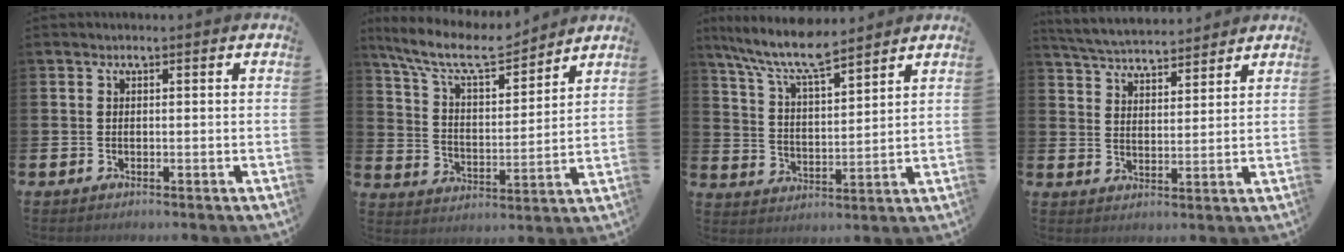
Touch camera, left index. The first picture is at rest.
{"total": 9.7, "force": [8.7, 2.2, 3.7], "torque": [-0.113, -0.047, 0.156]}
{"total": 8.9, "force": [8.0, 1.3, 3.9], "torque": [-0.107, -0.038, 0.144]}
{"total": 5.2, "force": [5.2, 0.7, 0.5], "torque": [-0.035, -0.030, 0.093]}